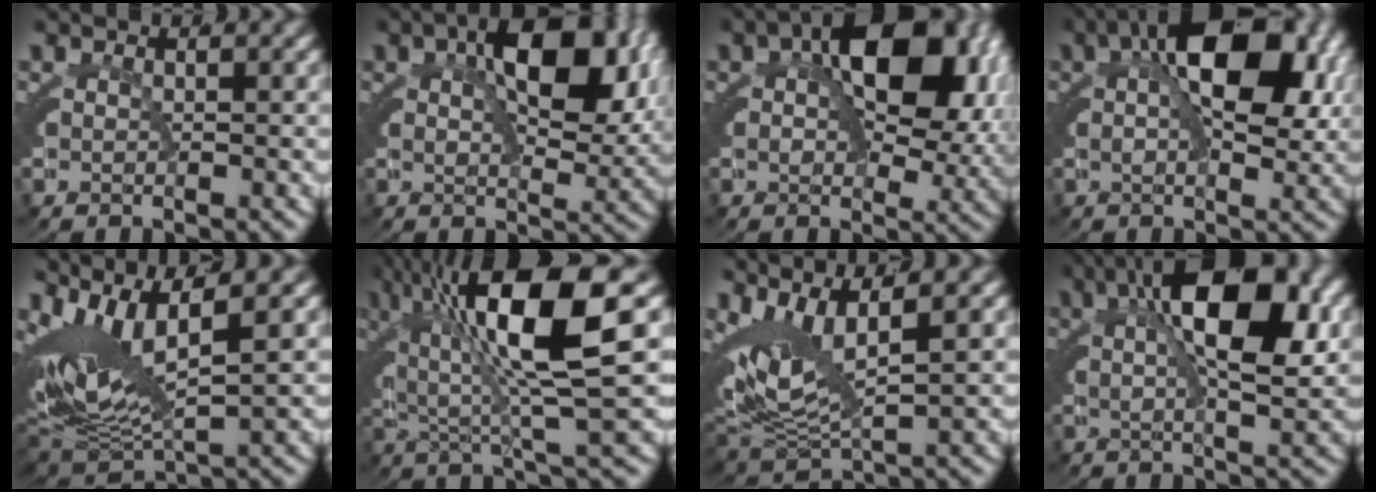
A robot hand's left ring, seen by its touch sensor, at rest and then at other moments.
{"total": 7.9, "force": [1.7, 3.2, 7.0], "torque": [-0.105, -0.007, 0.029]}
{"total": 10.0, "force": [1.8, 5.3, 8.3], "torque": [-0.134, -0.009, 0.030]}
{"total": 9.4, "force": [1.6, 3.8, 8.4], "torque": [-0.130, 0.002, 0.025]}
{"total": 10.5, "force": [2.4, 5.8, 8.4], "torque": [-0.156, 0.010, 0.038]}
{"total": 12.5, "force": [3.5, 3.9, 11.4], "torque": [-0.196, 0.008, 0.059]}
{"total": 7.2, "force": [1.8, 4.2, 5.6], "torque": [-0.114, 0.006, 0.030]}
{"total": 10.2, "force": [2.4, 3.2, 9.4], "torque": [-0.143, 0.015, 0.032]}